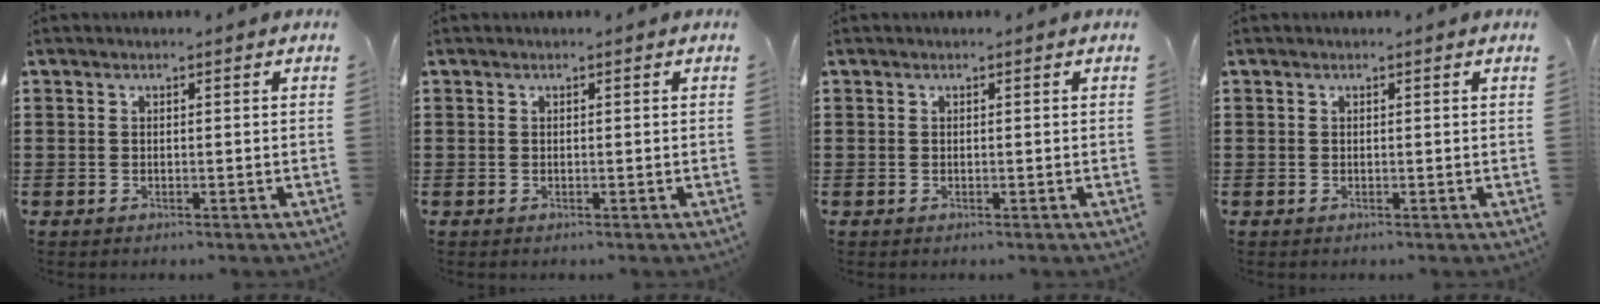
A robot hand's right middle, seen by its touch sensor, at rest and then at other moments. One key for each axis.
{"total": 0.0}
{"total": 0.0}
{"total": 0.0}